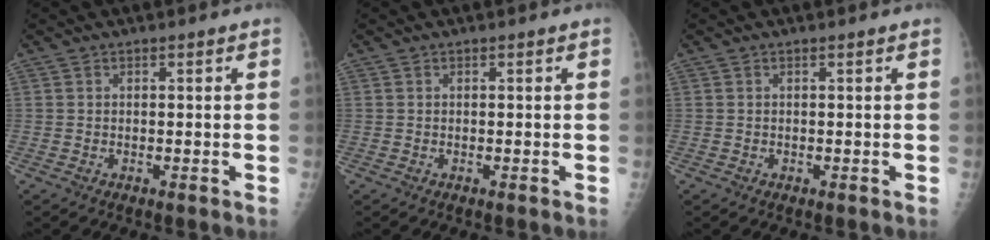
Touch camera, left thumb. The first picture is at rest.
{"total": 0.0}
{"total": 0.0}